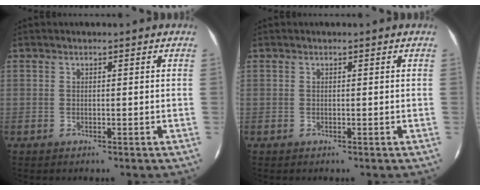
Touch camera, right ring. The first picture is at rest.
{"total": 0.0}